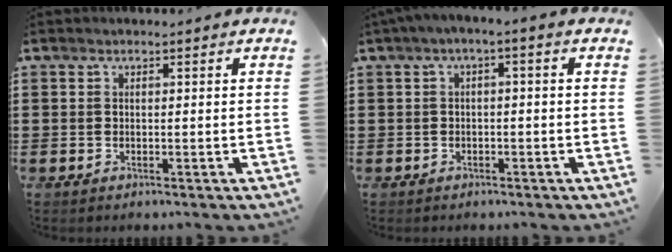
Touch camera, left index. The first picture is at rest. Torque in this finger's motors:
{"motor_torque": [2.14, 0.00, 0.62, 0.20]}